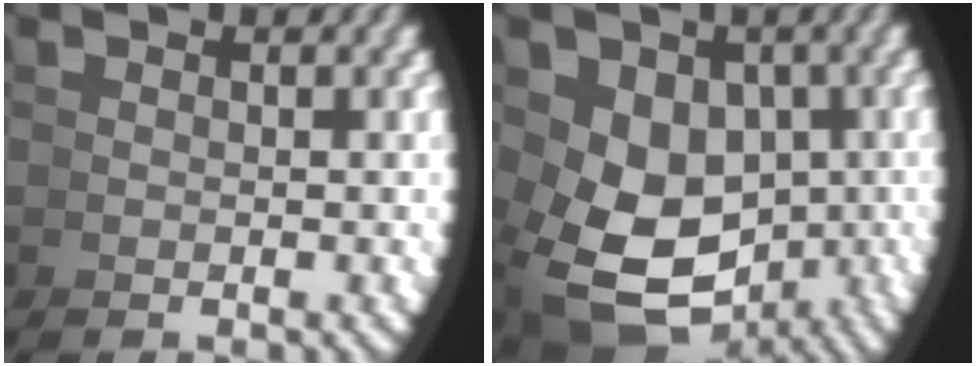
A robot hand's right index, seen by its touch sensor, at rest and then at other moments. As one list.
[{"total": 9.4, "force": [-2.1, 7.0, 5.8], "torque": [-0.124, -0.052, -0.007]}]